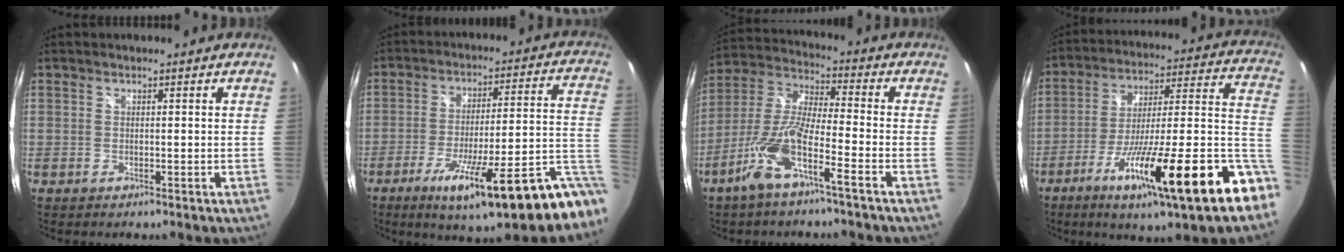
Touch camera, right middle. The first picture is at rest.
{"total": 23.6, "force": [-15.3, 2.6, 17.7], "torque": [-0.239, -0.041, -0.224]}
{"total": 11.5, "force": [-6.5, 1.4, 9.5], "torque": [-0.204, -0.004, -0.127]}
{"total": 27.3, "force": [-14.4, 3.0, 23.0], "torque": [-0.329, -0.037, -0.227]}